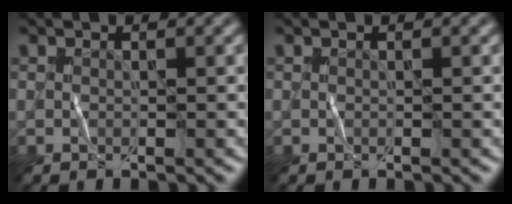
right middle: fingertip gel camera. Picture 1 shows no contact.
{"total": 0.0}